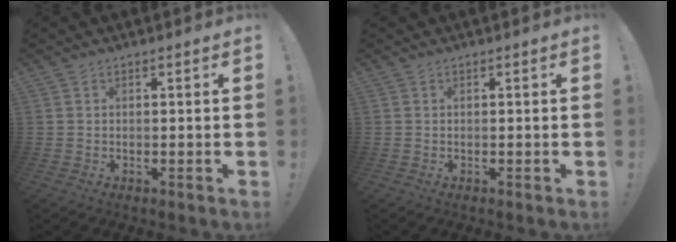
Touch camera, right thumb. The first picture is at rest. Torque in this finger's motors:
{"motor_torque": [0.00, 0.00, 0.00, 0.00, 0.00]}